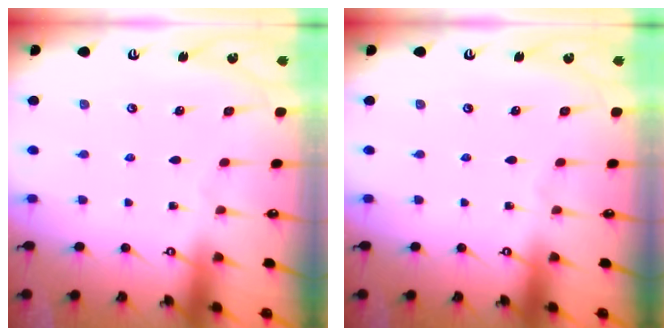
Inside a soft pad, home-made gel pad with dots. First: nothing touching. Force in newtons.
{"total": 0.0}